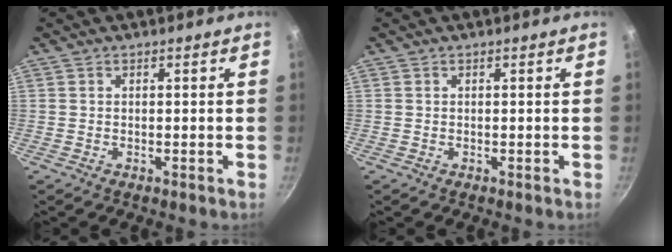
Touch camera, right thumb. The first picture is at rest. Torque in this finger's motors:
{"motor_torque": [0.00, 0.00, -0.01, 0.01, 0.02]}